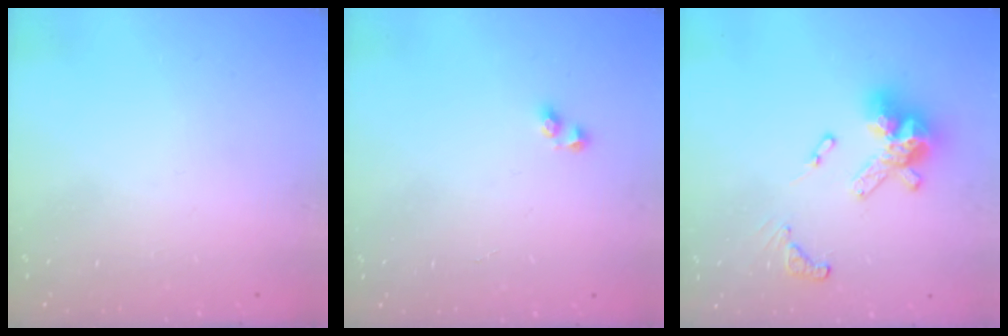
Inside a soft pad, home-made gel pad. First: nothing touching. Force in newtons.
{"total": 2.7, "press": 2.6, "slide": 0.6}
{"total": 13.7, "press": 13.6, "slide": 1.8}